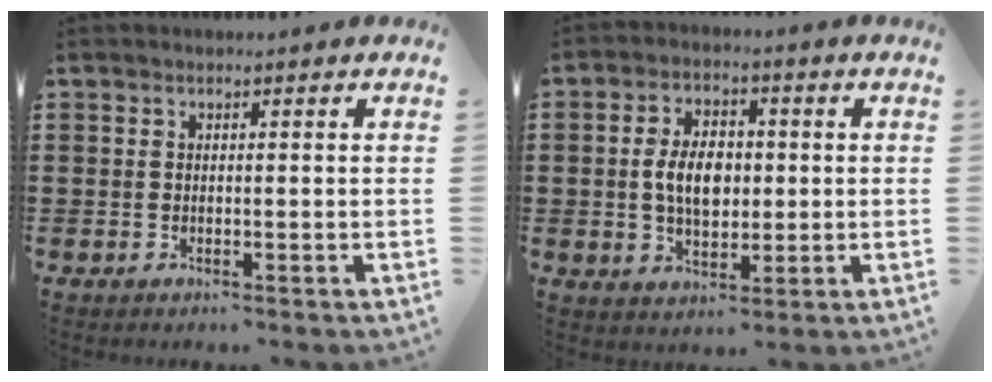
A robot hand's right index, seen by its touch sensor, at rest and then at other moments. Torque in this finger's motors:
{"motor_torque": [1.69, 0.45, 0.81, 0.18]}